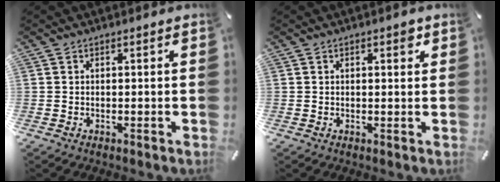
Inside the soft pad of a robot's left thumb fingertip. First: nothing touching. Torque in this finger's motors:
{"motor_torque": [0.11, -0.27, -0.01, 0.16, -0.04]}